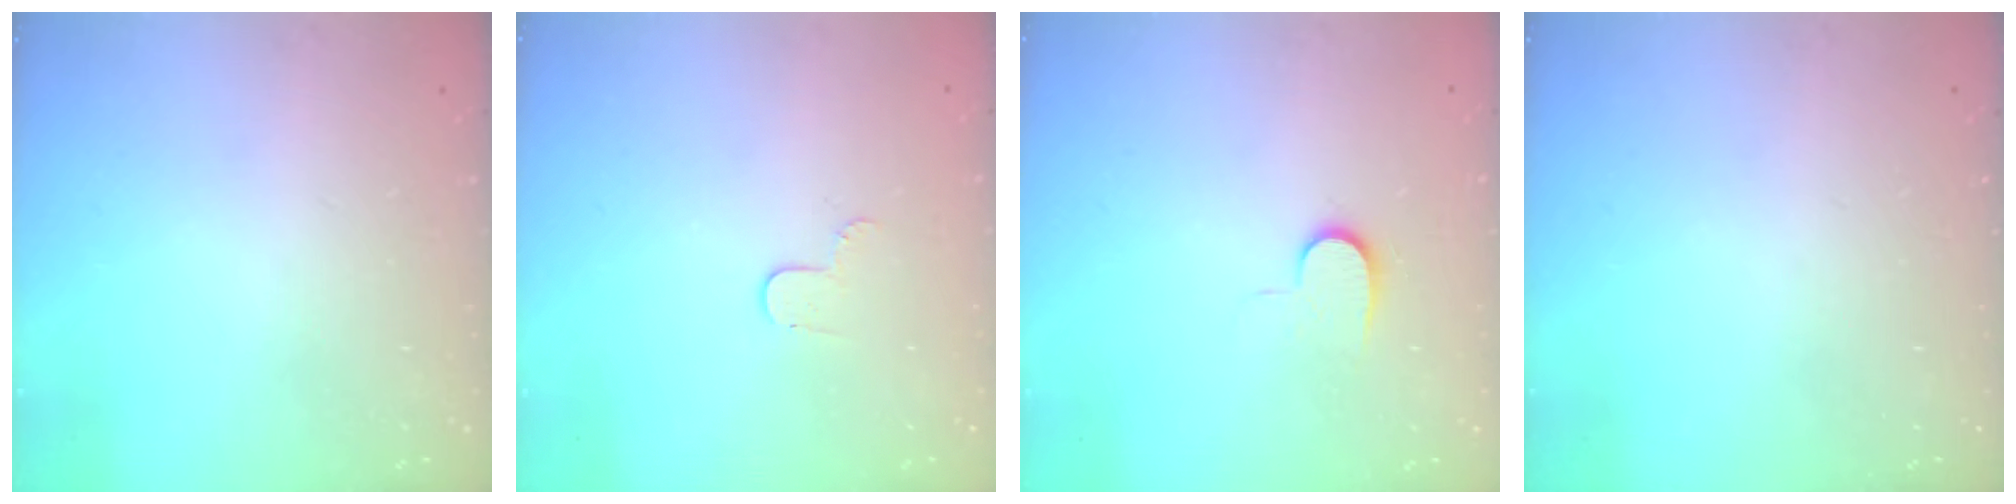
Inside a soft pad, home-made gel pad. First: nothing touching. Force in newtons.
{"total": 4.0, "press": 3.9, "slide": 0.3}
{"total": 6.4, "press": 6.3, "slide": 0.7}
{"total": 0.0}